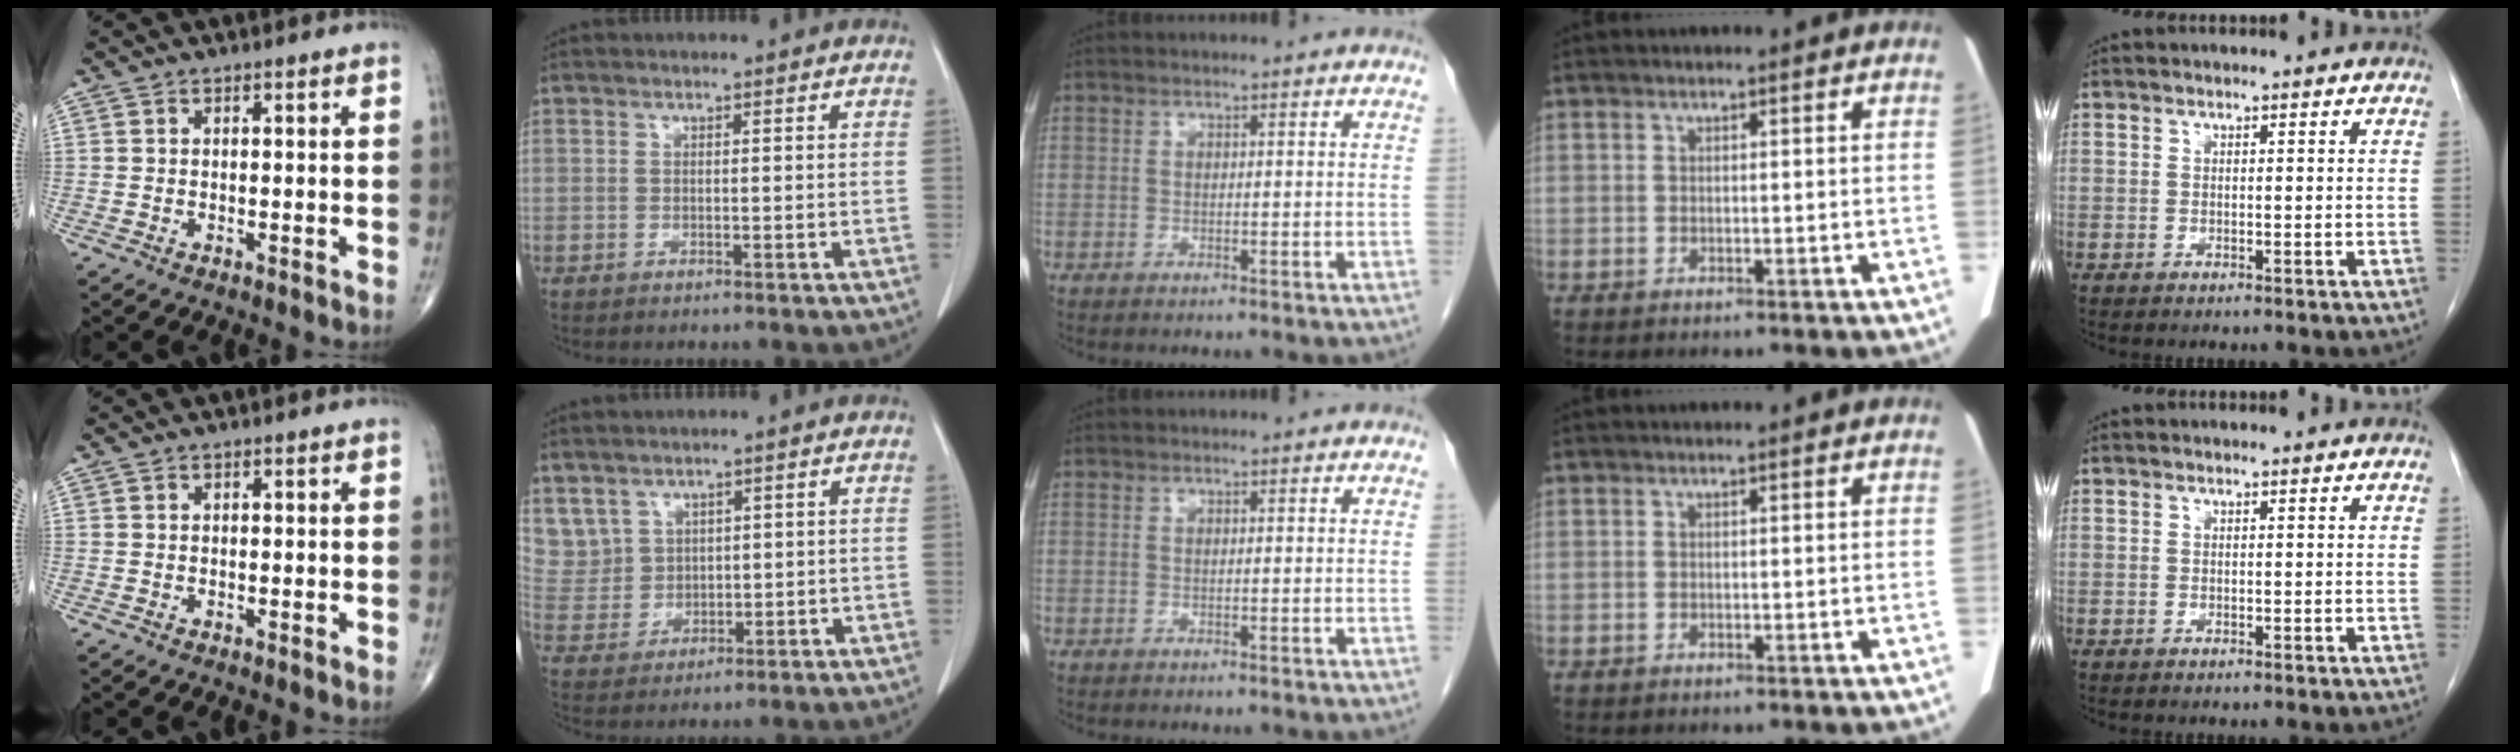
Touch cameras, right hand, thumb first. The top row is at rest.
{"index": {"total": 7.7, "force": [4.7, 6.1, 0.8], "torque": [-0.030, 0.017, 0.115]}}